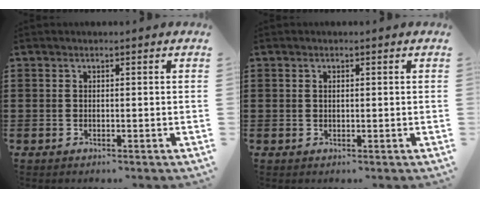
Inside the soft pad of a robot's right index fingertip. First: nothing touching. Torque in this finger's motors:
{"motor_torque": [-0.76, 1.38, -0.02, -0.01]}